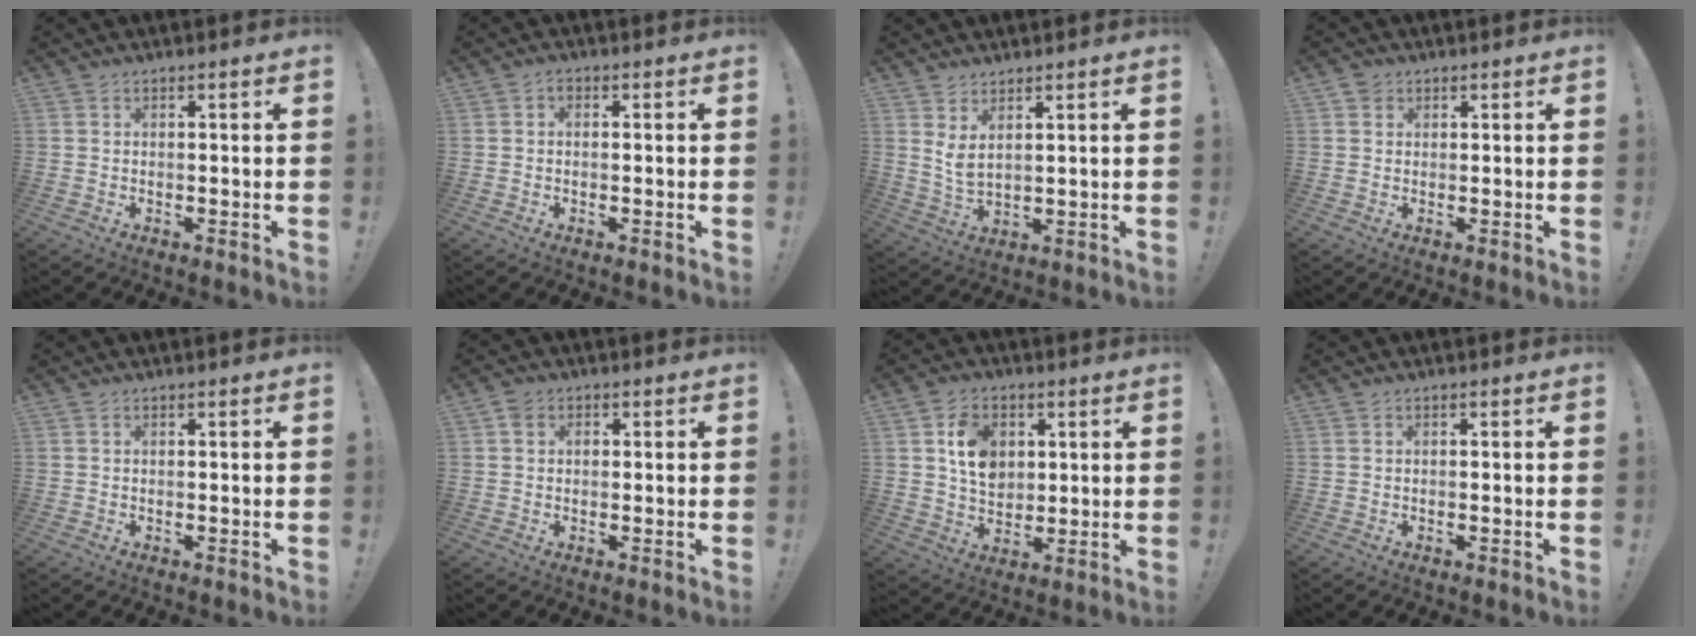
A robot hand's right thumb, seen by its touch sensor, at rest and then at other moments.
{"total": 1.0, "force": [-0.5, 0.6, 0.6], "torque": [-0.016, 0.005, -0.008]}
{"total": 5.2, "force": [3.3, 1.5, 3.7], "torque": [-0.063, -0.023, 0.059]}
{"total": 2.0, "force": [1.2, 1.6, 0.3], "torque": [-0.001, -0.003, 0.022]}
{"total": 0.0}
{"total": 3.3, "force": [0.7, 3.0, 1.1], "torque": [-0.023, 0.012, 0.015]}
{"total": 11.0, "force": [3.6, 8.6, 5.9], "torque": [-0.084, -0.006, 0.073]}
{"total": 0.0}